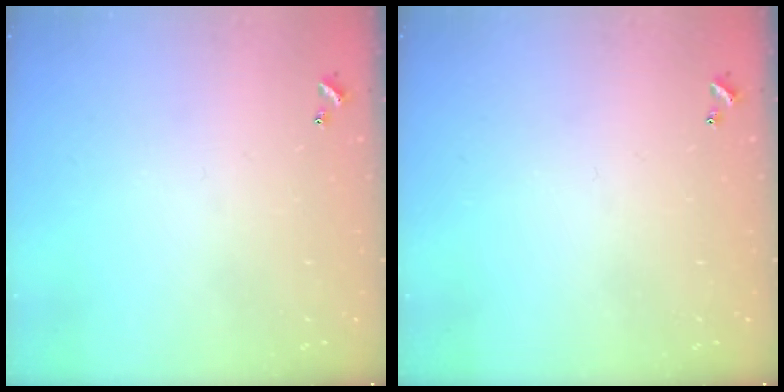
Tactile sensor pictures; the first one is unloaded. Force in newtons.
{"total": 0.0}